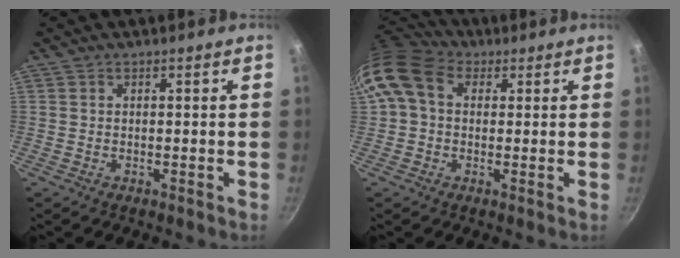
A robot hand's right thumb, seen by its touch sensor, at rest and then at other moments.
{"total": 11.8, "force": [2.7, 9.0, 7.2], "torque": [-0.135, 0.021, 0.032]}